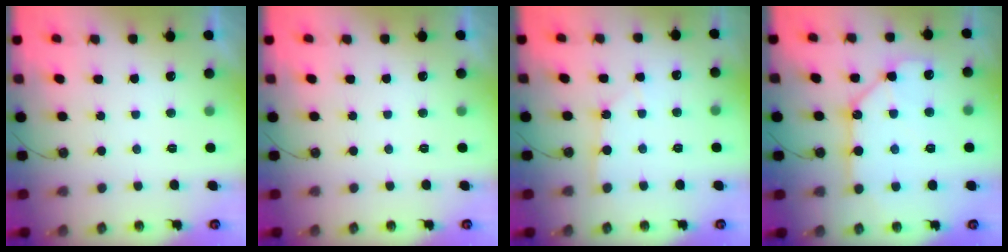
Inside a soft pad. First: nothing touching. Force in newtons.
{"total": 0.0}
{"total": 1.5, "press": 1.5, "slide": 0.2}
{"total": 11.7, "press": 11.6, "slide": 1.1}